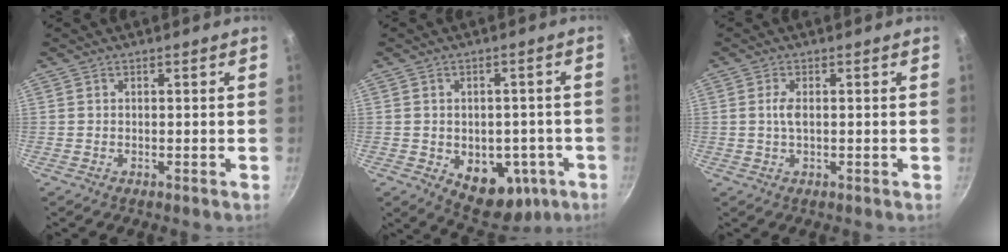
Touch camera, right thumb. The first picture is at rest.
{"total": 12.2, "force": [-3.7, 8.4, 8.0], "torque": [-0.061, 0.004, -0.031]}
{"total": 2.4, "force": [0.2, 1.0, 2.2], "torque": [-0.050, 0.002, 0.002]}